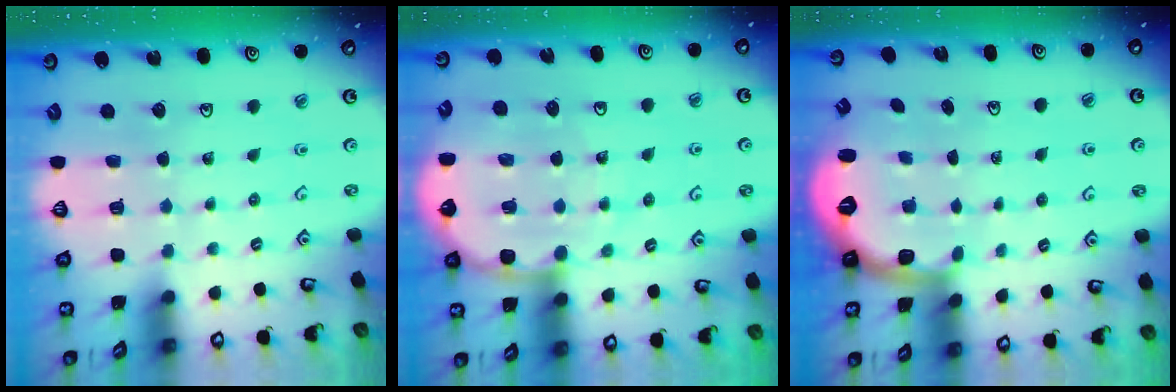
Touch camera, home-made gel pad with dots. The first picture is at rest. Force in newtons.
{"total": 9.3, "press": 9.1, "slide": 2.1}
{"total": 2.5, "press": 2.0, "slide": 1.6}